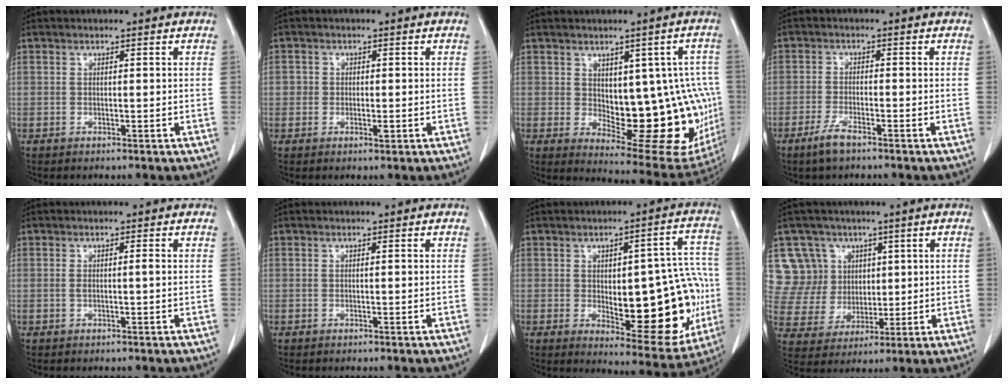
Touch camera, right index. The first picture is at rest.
{"total": 2.0, "force": [-0.3, 1.6, 1.1], "torque": [-0.009, 0.004, -0.003]}
{"total": 17.4, "force": [-0.8, 7.6, 15.6], "torque": [-0.152, 0.014, 0.020]}
{"total": 3.6, "force": [-2.6, 0.7, 2.4], "torque": [-0.054, -0.003, -0.050]}
{"total": 1.1, "force": [-0.1, 0.0, 1.1], "torque": [-0.022, 0.003, 0.003]}
{"total": 0.0}
{"total": 19.6, "force": [-2.6, 7.2, 18.0], "torque": [-0.188, 0.021, -0.007]}
{"total": 10.0, "force": [4.5, 9.0, 0.2], "torque": [-0.013, 0.032, 0.100]}